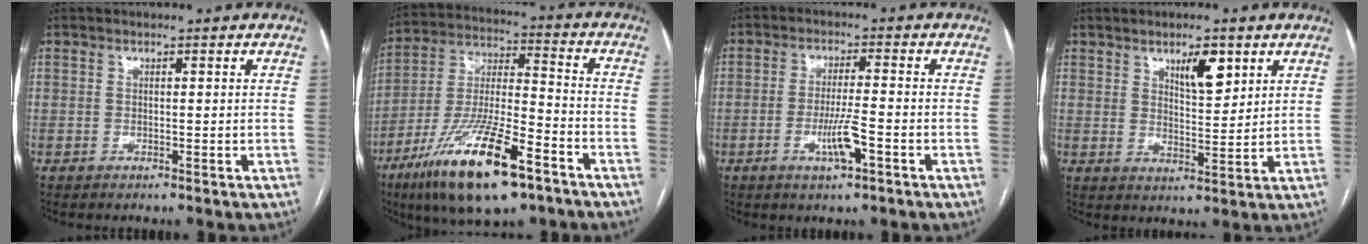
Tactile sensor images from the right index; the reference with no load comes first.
{"total": 19.1, "force": [-11.4, 4.1, 14.8], "torque": [-0.290, -0.029, -0.200]}
{"total": 5.6, "force": [-2.3, 0.5, 5.0], "torque": [-0.096, -0.006, -0.042]}
{"total": 5.7, "force": [3.2, 1.7, 4.3], "torque": [-0.073, -0.002, 0.056]}